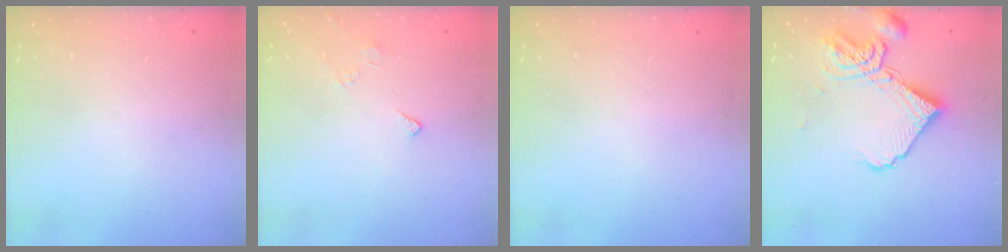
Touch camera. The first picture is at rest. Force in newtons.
{"total": 2.8, "press": 2.8, "slide": 0.5}
{"total": 0.0}
{"total": 13.7, "press": 13.6, "slide": 1.7}